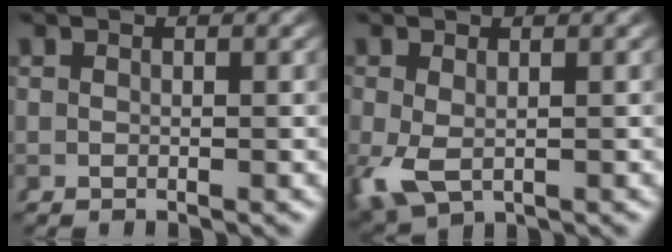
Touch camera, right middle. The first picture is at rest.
{"total": 3.5, "force": [-1.1, 2.3, 2.5], "torque": [-0.063, -0.029, 0.002]}